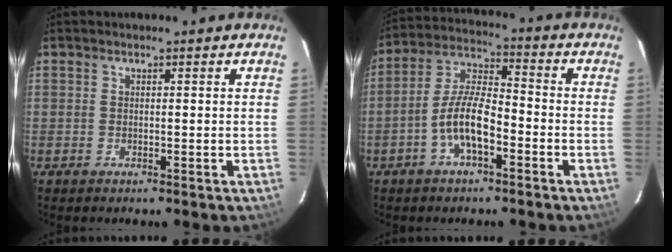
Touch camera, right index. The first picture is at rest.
{"total": 9.4, "force": [-3.9, 3.3, 7.9], "torque": [-0.169, 0.012, -0.073]}